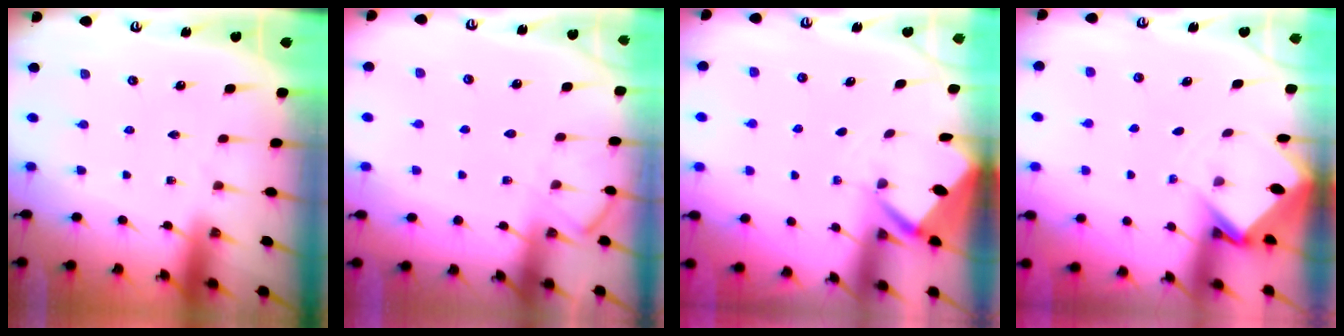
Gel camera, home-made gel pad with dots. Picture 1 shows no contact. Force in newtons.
{"total": 6.4, "press": 6.4, "slide": 0.7}
{"total": 2.8, "press": 2.8, "slide": 0.3}
{"total": 2.9, "press": 2.9, "slide": 0.2}